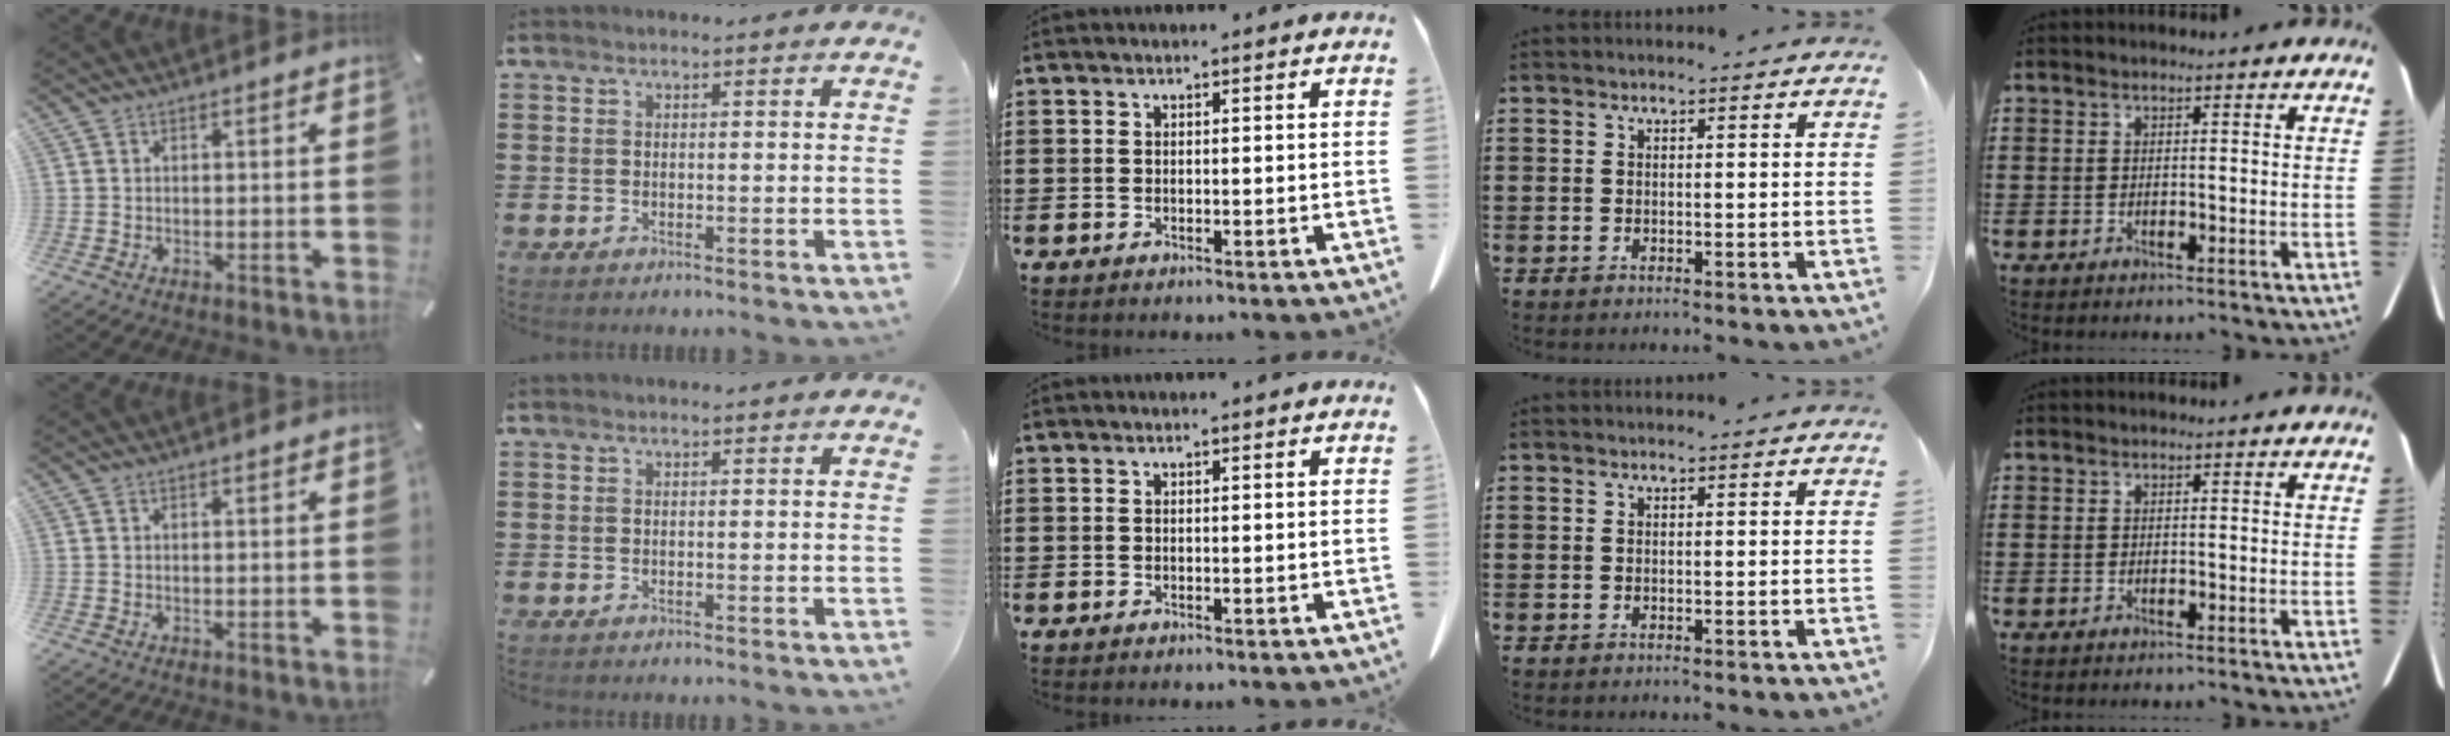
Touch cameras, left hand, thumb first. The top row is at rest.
{}